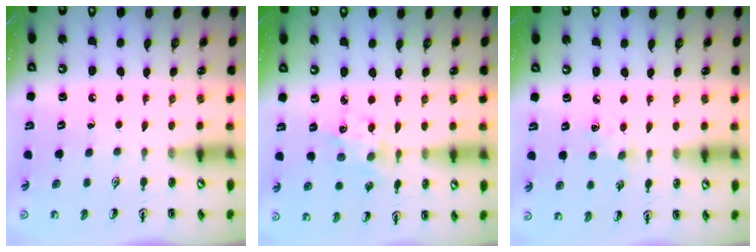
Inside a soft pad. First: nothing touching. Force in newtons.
{"total": 4.4, "press": 4.2, "slide": 1.4}
{"total": 5.6, "press": 5.5, "slide": 0.6}